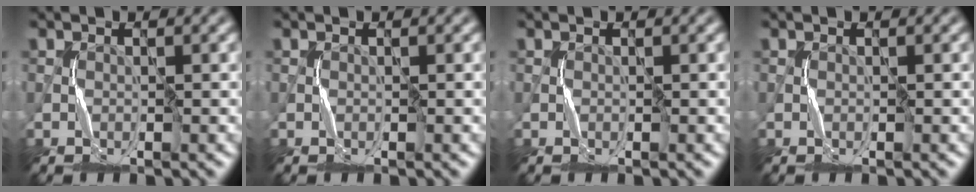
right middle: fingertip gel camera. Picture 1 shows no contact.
{"total": 0.0}
{"total": 0.0}
{"total": 0.0}